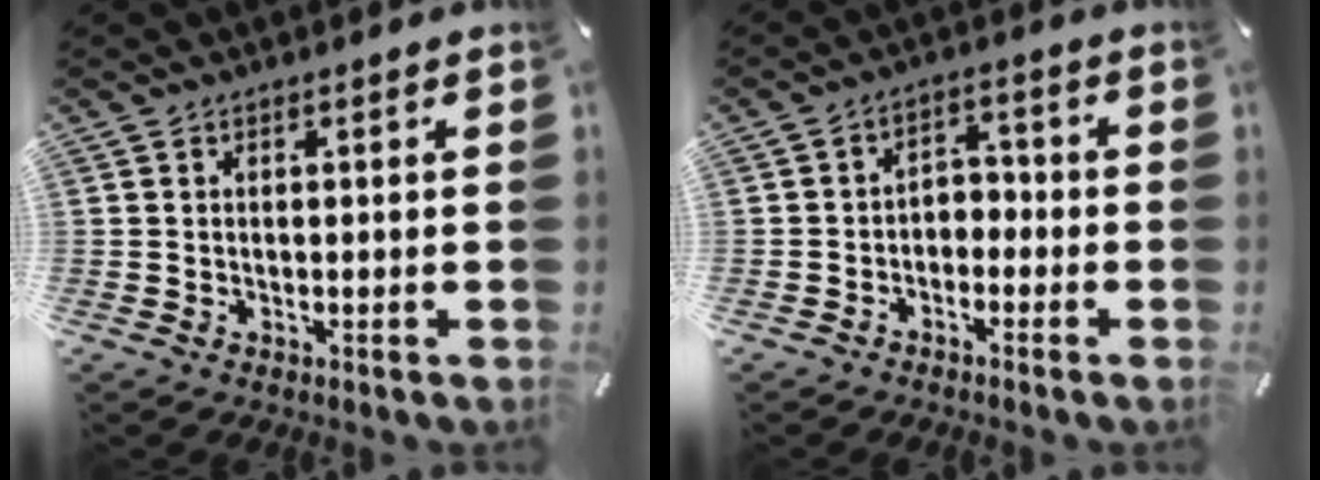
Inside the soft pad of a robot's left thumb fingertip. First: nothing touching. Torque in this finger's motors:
{"motor_torque": [-0.24, 0.38, 0.09, -0.05, 0.07]}